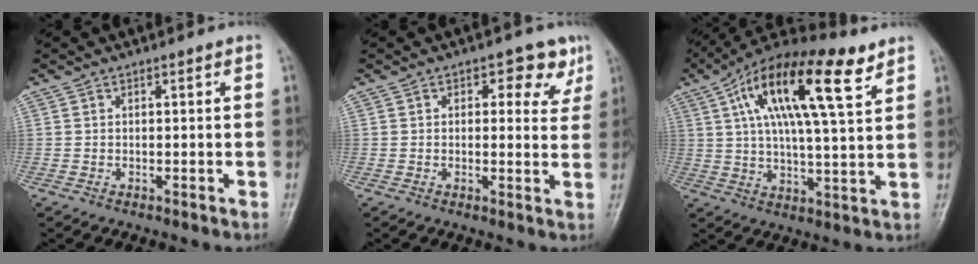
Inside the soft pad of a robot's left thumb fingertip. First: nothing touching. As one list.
[{"total": 6.2, "force": [2.8, 3.9, 3.9], "torque": [-0.006, -0.008, 0.026]}, {"total": 20.1, "force": [9.0, 6.1, 16.9], "torque": [-0.285, 0.000, 0.146]}]